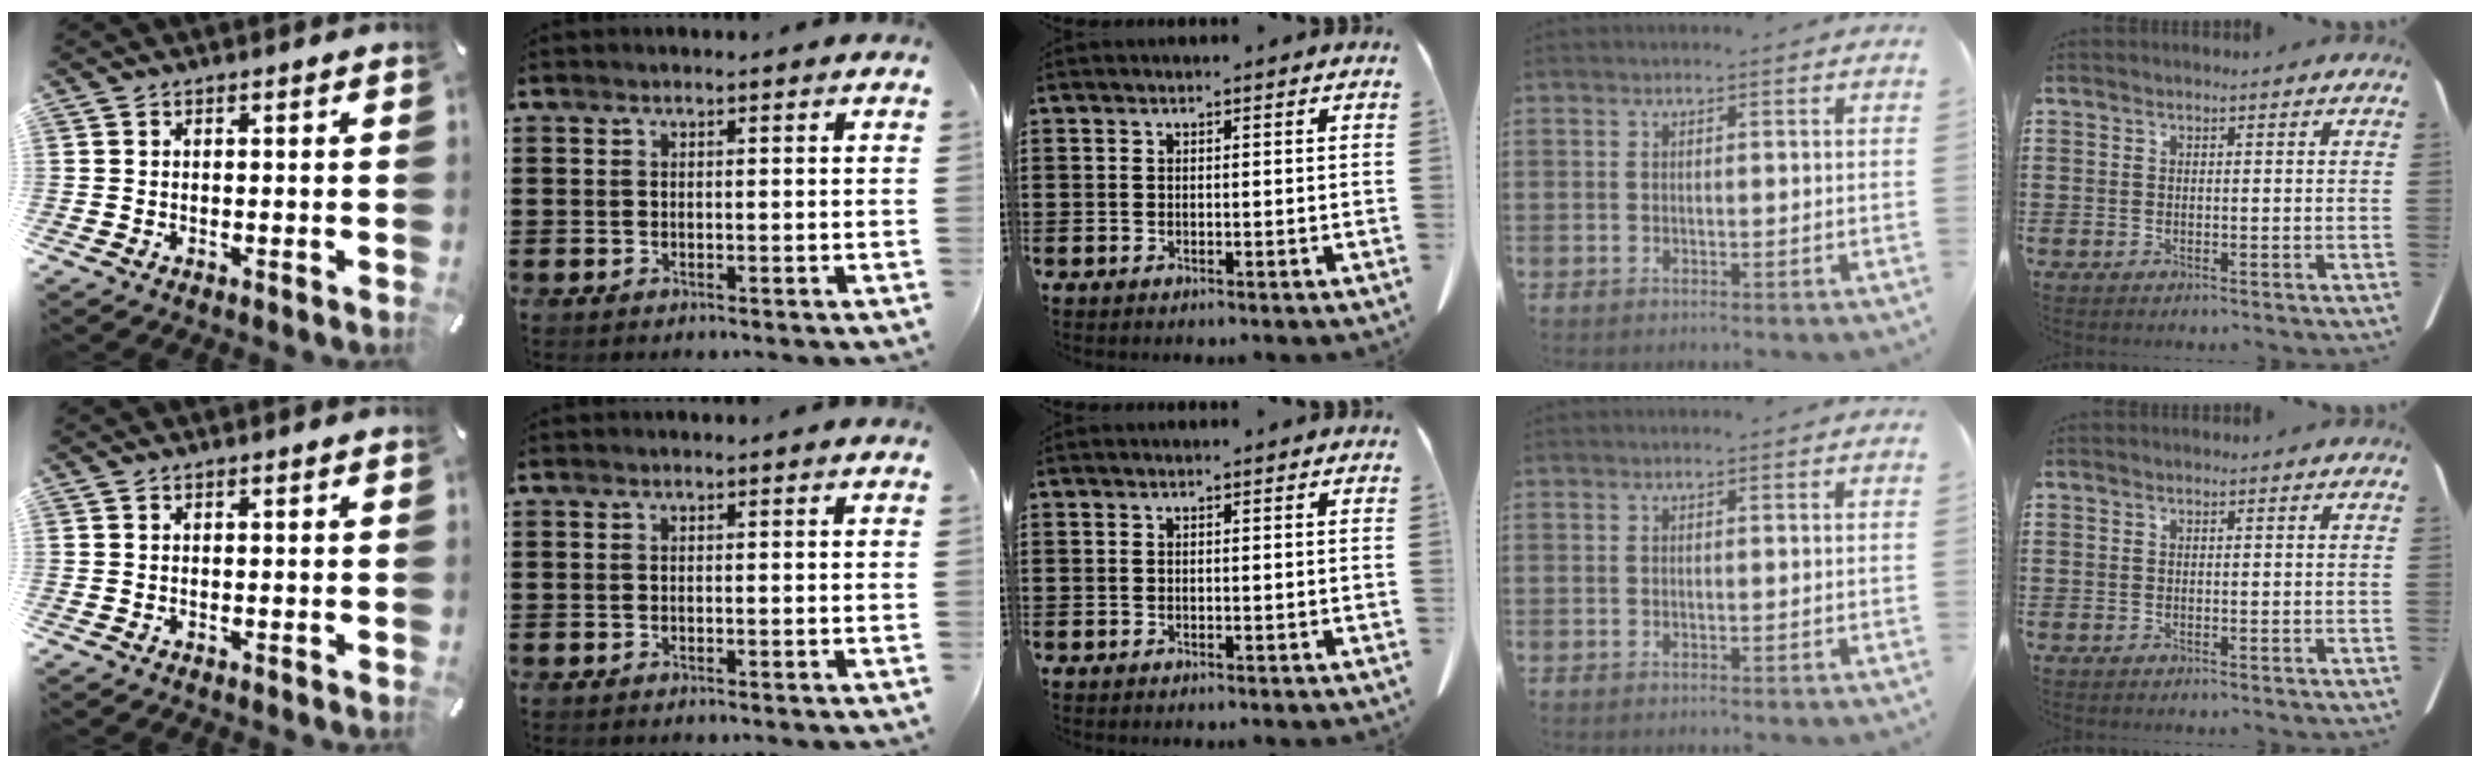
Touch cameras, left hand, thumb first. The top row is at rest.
{}